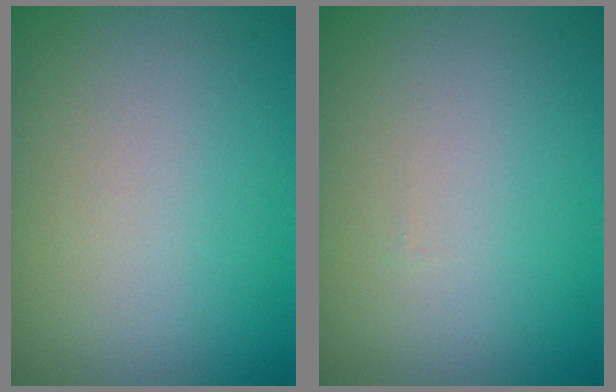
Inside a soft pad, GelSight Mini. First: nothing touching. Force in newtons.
{"total": 0.0}